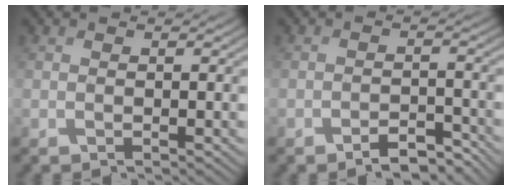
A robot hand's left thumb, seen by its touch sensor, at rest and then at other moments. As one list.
[{"total": 3.4, "force": [-2.7, 1.2, 1.6], "torque": [-0.024, 0.002, -0.044]}]